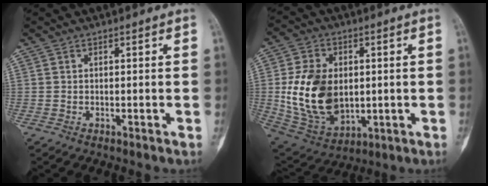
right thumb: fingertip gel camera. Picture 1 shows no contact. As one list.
[{"total": 16.7, "force": [0.3, 11.6, 12.1], "torque": [-0.201, -0.005, 0.028]}]